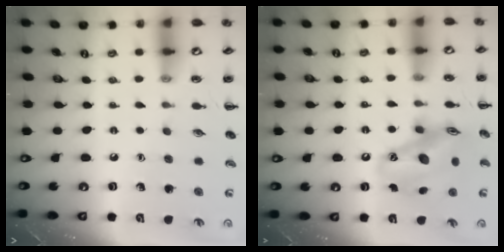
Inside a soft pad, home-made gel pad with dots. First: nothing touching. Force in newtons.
{"total": 15.4, "press": 14.9, "slide": 3.9}